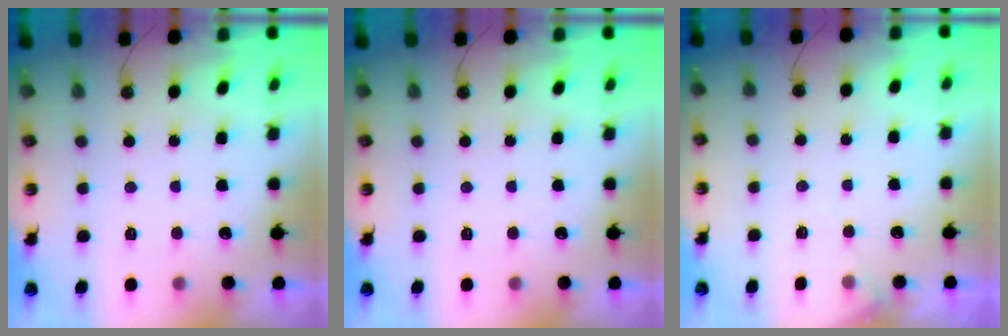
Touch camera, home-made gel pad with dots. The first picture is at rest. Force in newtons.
{"total": 0.0}
{"total": 4.4, "press": 4.4, "slide": 0.6}